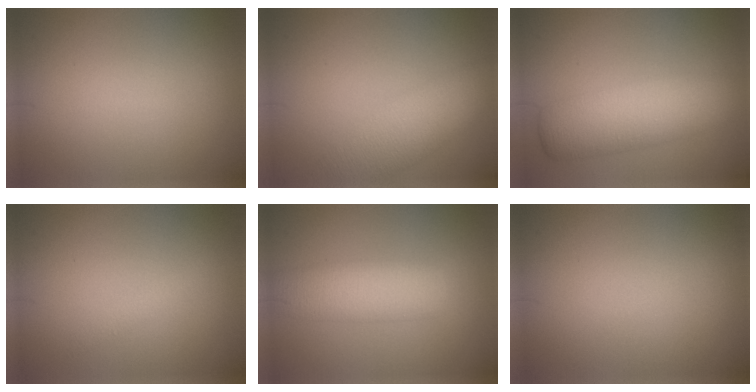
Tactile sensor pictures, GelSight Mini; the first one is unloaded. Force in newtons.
{"total": 6.6, "press": 6.6, "slide": 0.3}
{"total": 7.4, "press": 7.4, "slide": 0.2}
{"total": 0.9, "press": 0.9, "slide": 0.1}
{"total": 5.6, "press": 5.6, "slide": 0.2}
{"total": 0.0}